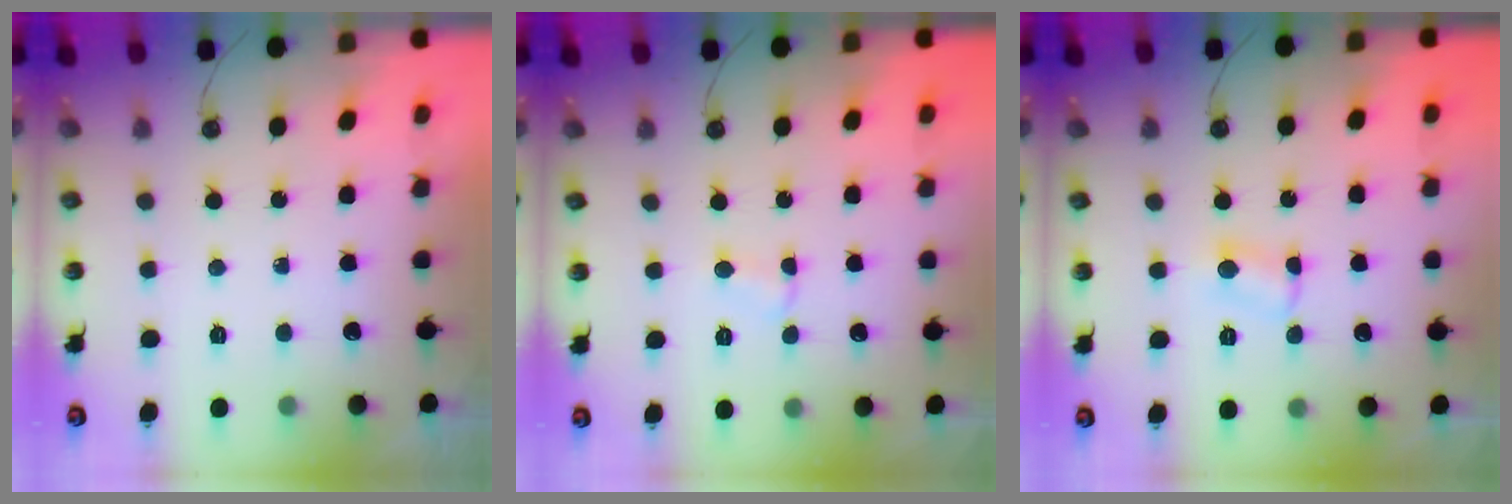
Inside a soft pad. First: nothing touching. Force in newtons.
{"total": 2.6, "press": 2.6, "slide": 0.3}
{"total": 4.1, "press": 4.1, "slide": 0.7}